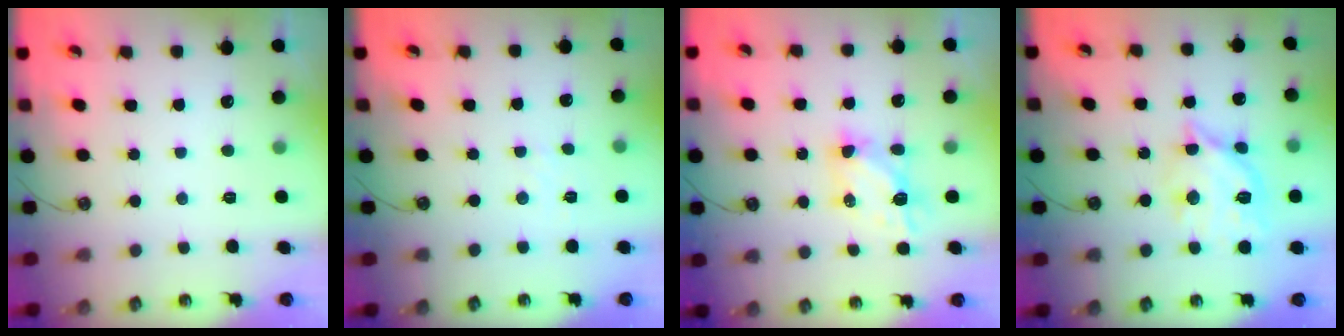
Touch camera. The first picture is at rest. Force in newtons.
{"total": 2.4, "press": 2.4, "slide": 0.4}
{"total": 6.1, "press": 6.1, "slide": 0.3}
{"total": 13.4, "press": 13.3, "slide": 1.3}